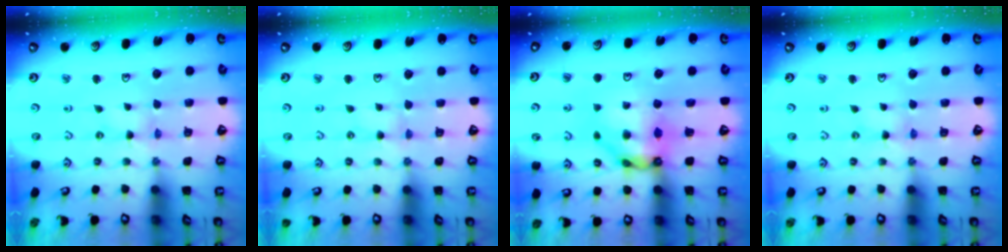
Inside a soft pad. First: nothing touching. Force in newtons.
{"total": 2.5, "press": 2.4, "slide": 0.4}
{"total": 9.0, "press": 8.9, "slide": 0.6}
{"total": 0.0}